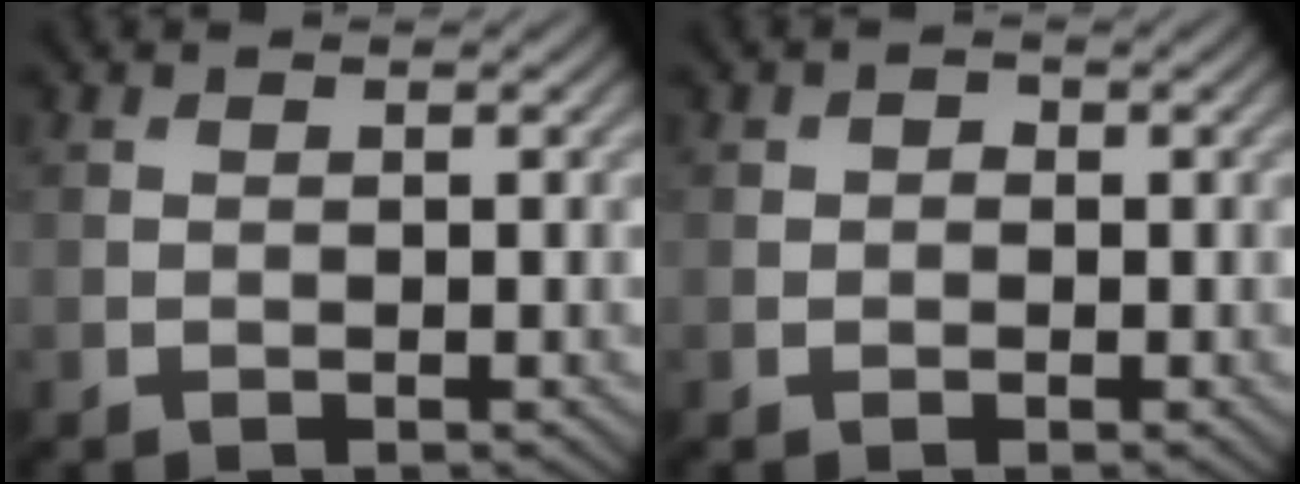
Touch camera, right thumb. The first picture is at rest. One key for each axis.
{"total": 1.2, "fx": 0.1, "fy": 1.1, "fz": 0.5, "tx": -0.003, "ty": -0.003, "tz": -0.004}